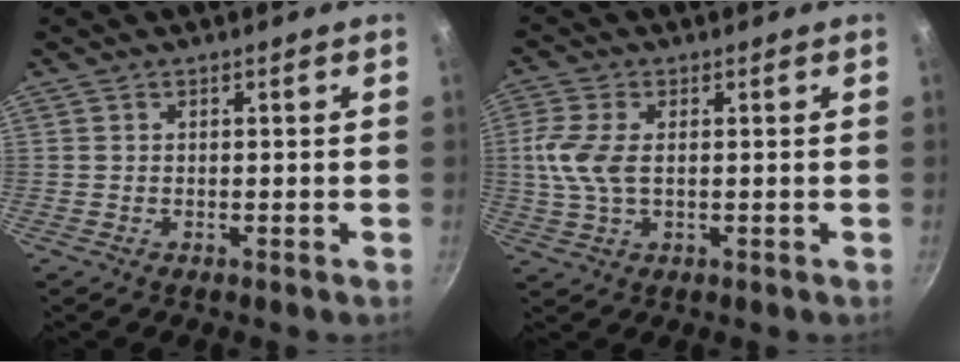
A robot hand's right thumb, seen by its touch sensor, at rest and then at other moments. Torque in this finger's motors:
{"motor_torque": [0.04, 0.09, 0.51, 0.30, 0.08]}